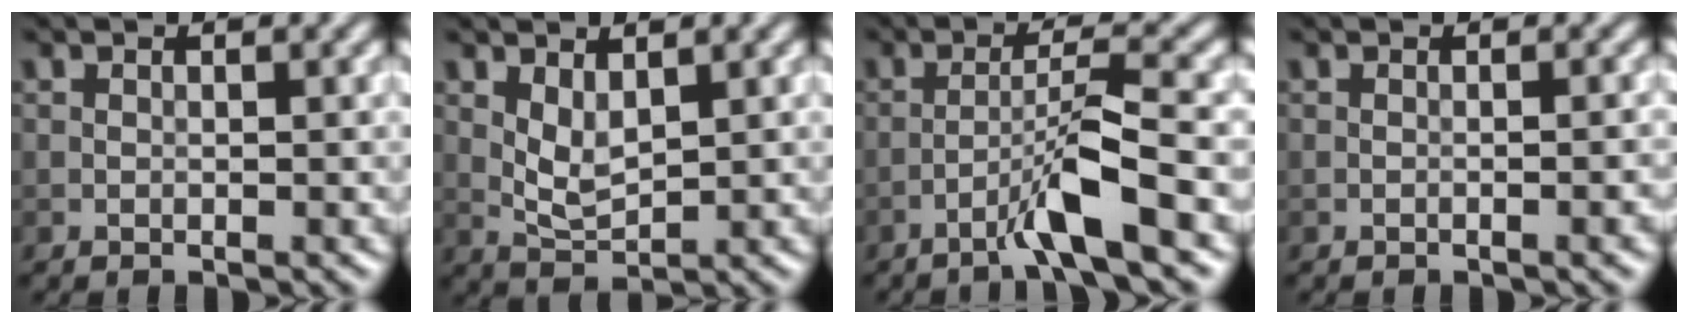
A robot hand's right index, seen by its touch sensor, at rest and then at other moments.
{"total": 2.5, "force": [0.9, 1.2, 1.9], "torque": [-0.044, -0.004, 0.025]}
{"total": 4.5, "force": [-2.6, -0.1, 3.7], "torque": [-0.066, 0.018, -0.055]}
{"total": 1.6, "force": [-0.5, 0.4, 1.5], "torque": [-0.015, 0.001, -0.010]}